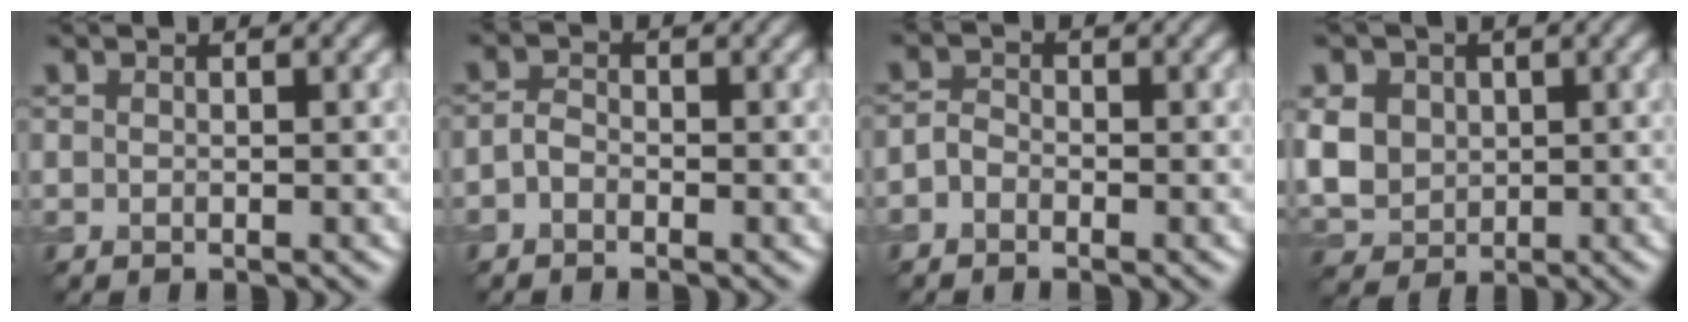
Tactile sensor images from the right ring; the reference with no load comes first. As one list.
[{"total": 0.8, "force": [-0.7, 0.3, 0.3], "torque": [-0.012, 0.011, -0.012]}, {"total": 0.9, "force": [-0.8, 0.4, 0.2], "torque": [-0.010, 0.011, -0.016]}, {"total": 4.7, "force": [1.0, 4.2, 2.0], "torque": [-0.067, 0.016, 0.023]}]